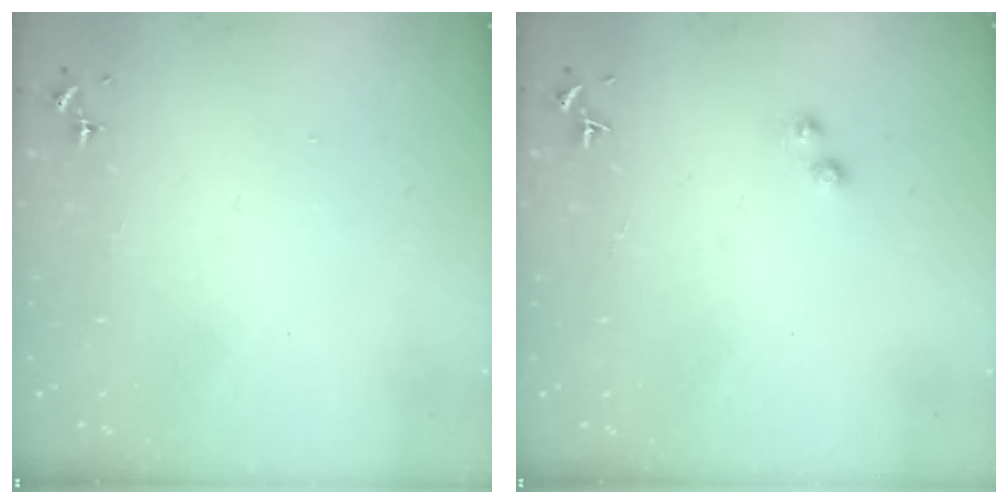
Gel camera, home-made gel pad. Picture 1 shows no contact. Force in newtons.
{"total": 1.0, "press": 1.0, "slide": 0.1}